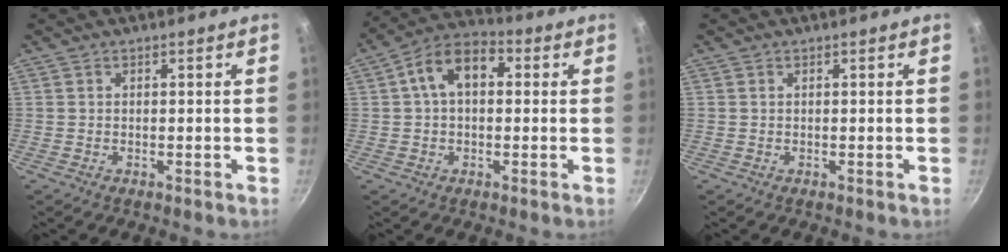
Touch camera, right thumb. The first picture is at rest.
{"total": 9.9, "force": [1.8, 6.4, 7.4], "torque": [-0.103, 0.029, 0.013]}
{"total": 0.0}